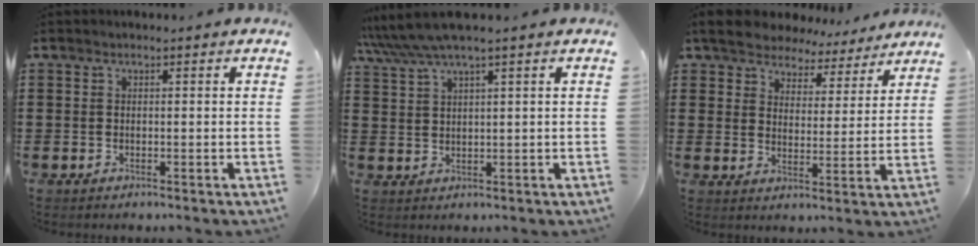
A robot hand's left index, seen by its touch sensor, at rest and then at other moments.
{"total": 4.7, "force": [3.6, 0.0, 3.0], "torque": [-0.067, -0.005, 0.064]}
{"total": 5.7, "force": [5.6, 1.2, 0.1], "torque": [-0.035, -0.035, 0.099]}